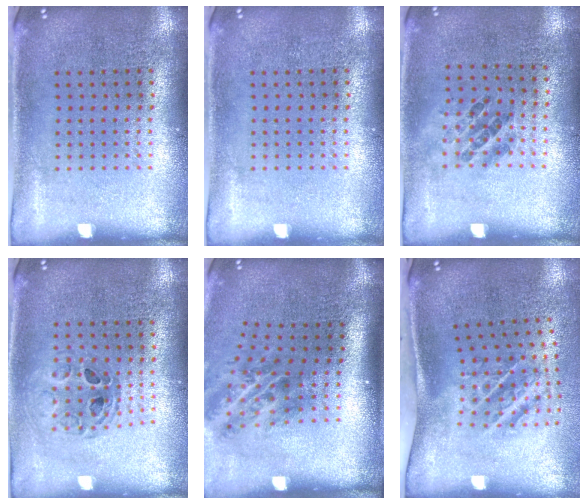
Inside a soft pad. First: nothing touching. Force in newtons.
{"total": 0.0}
{"total": 1.1, "press": 0.6, "slide": 0.9}
{"total": 0.9, "press": 0.8, "slide": 0.1}
{"total": 2.1, "press": 1.3, "slide": 1.7}
{"total": 2.1, "press": 1.3, "slide": 1.6}